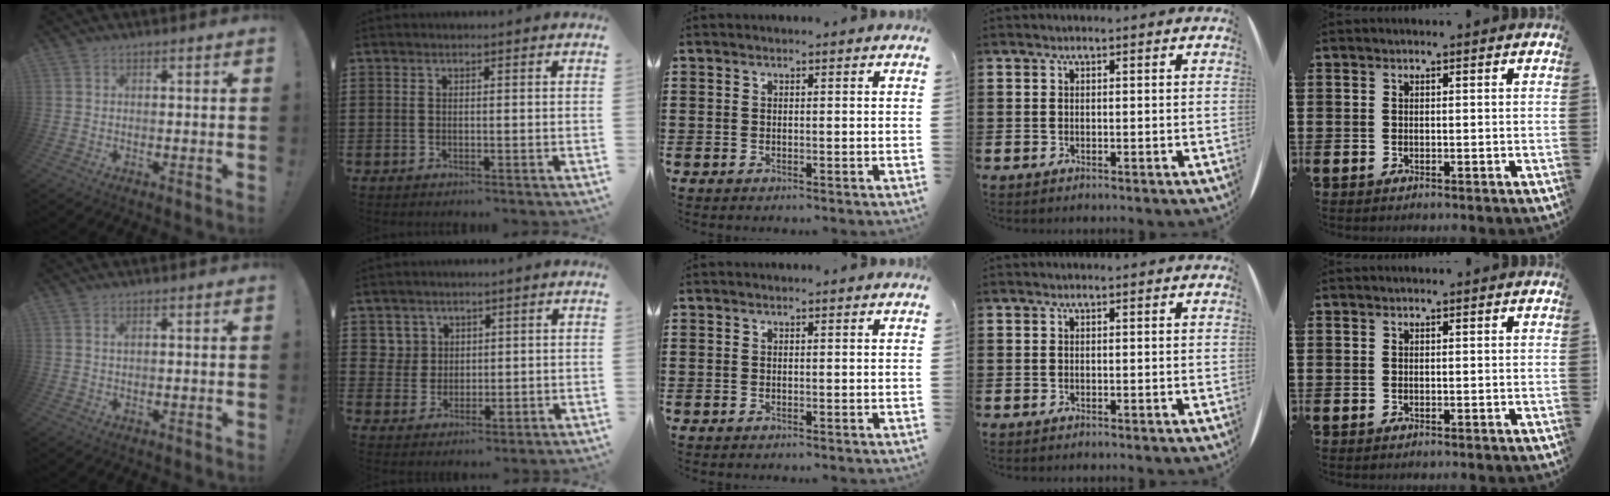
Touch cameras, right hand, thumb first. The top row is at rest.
{"thumb": {"total": 0.7, "force": [0.4, 0.3, 0.5], "torque": [-0.002, -0.002, 0.006]}, "index": {"total": 4.1, "force": [1.8, 3.6, 0.5], "torque": [-0.028, 0.014, 0.035]}}